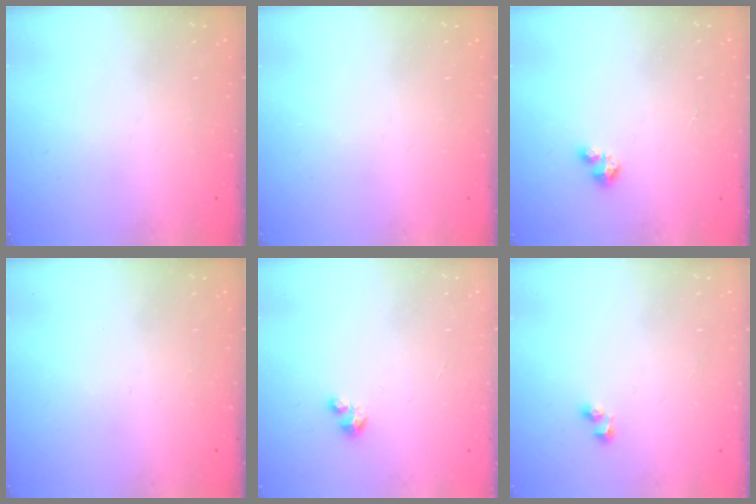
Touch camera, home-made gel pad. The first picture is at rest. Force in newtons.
{"total": 0.0}
{"total": 3.3, "press": 3.3, "slide": 0.2}
{"total": 0.0}
{"total": 2.5, "press": 2.5, "slide": 0.3}
{"total": 3.0, "press": 2.7, "slide": 1.3}